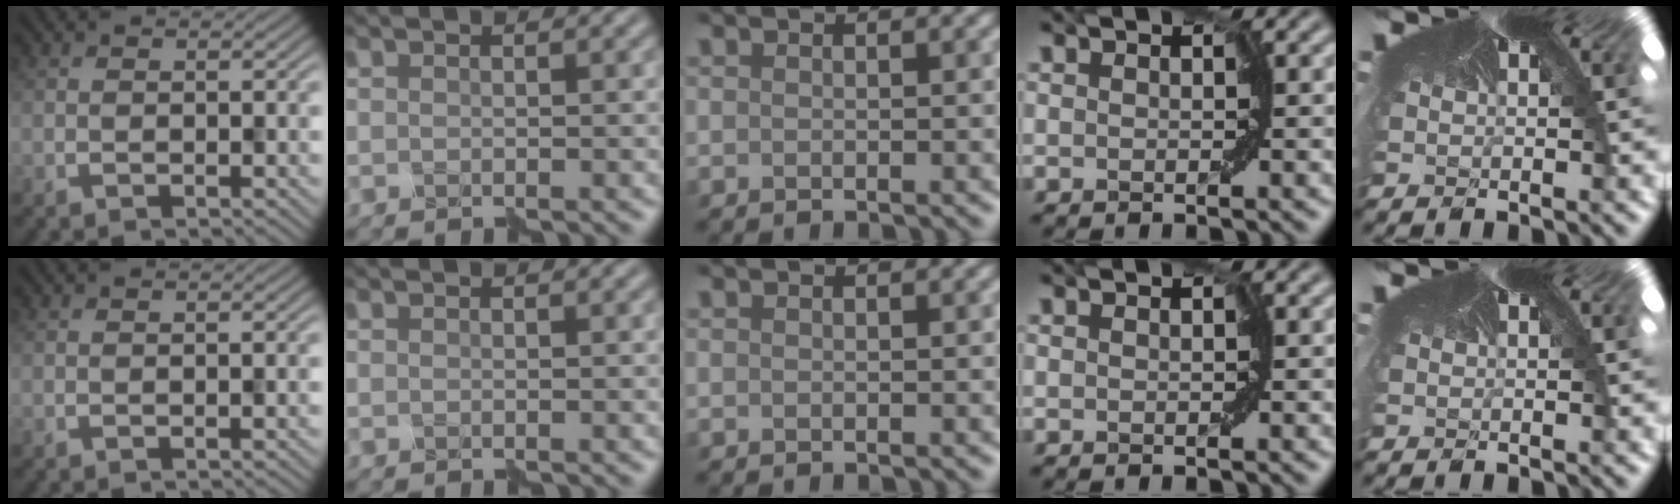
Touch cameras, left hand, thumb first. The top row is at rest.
{}